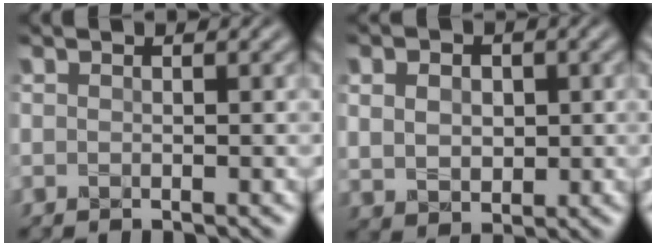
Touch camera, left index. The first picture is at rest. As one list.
[{"total": 3.2, "force": [0.8, 2.5, 1.8], "torque": [-0.037, 0.007, 0.011]}]